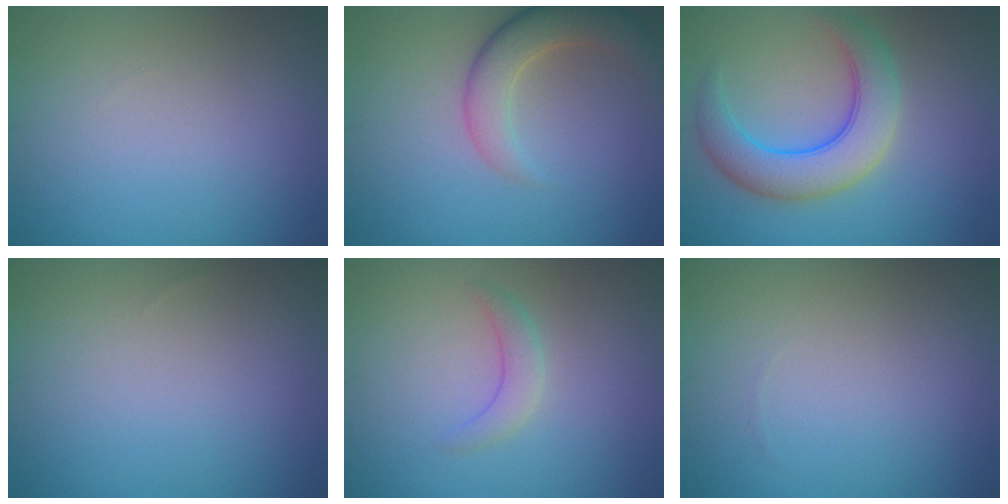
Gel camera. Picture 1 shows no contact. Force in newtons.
{"total": 4.4, "press": 4.4, "slide": 0.4}
{"total": 5.8, "press": 5.8, "slide": 0.1}
{"total": 0.0}
{"total": 1.7, "press": 1.7, "slide": 0.0}
{"total": 0.0}